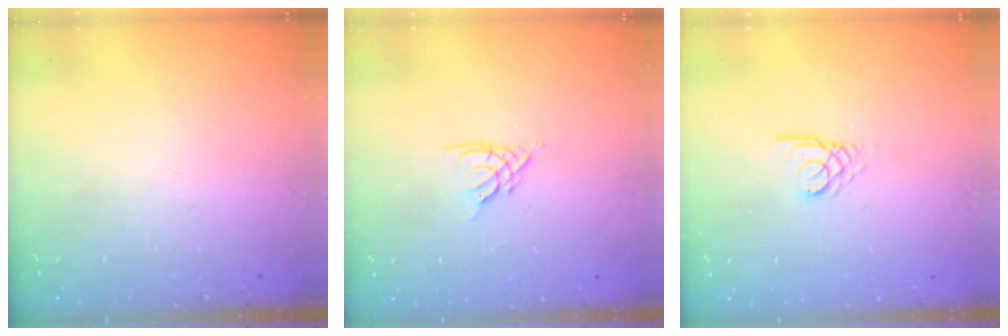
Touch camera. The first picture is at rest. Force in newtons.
{"total": 2.7, "press": 2.7, "slide": 0.4}
{"total": 2.2, "press": 2.2, "slide": 0.2}